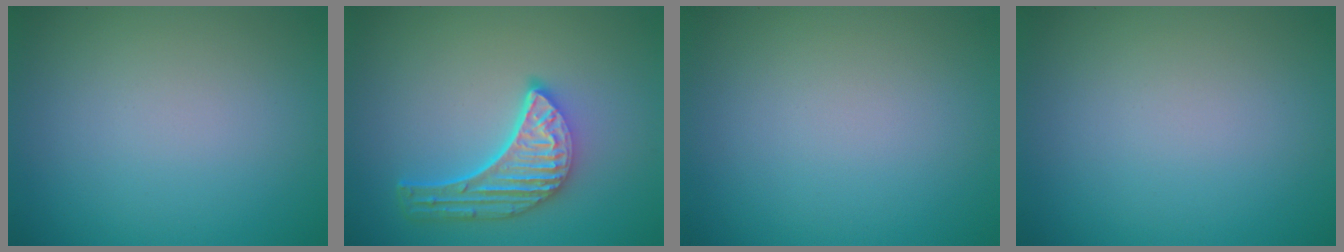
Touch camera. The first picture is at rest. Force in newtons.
{"total": 5.2, "press": 4.0, "slide": 3.3}
{"total": 0.0}
{"total": 0.0}